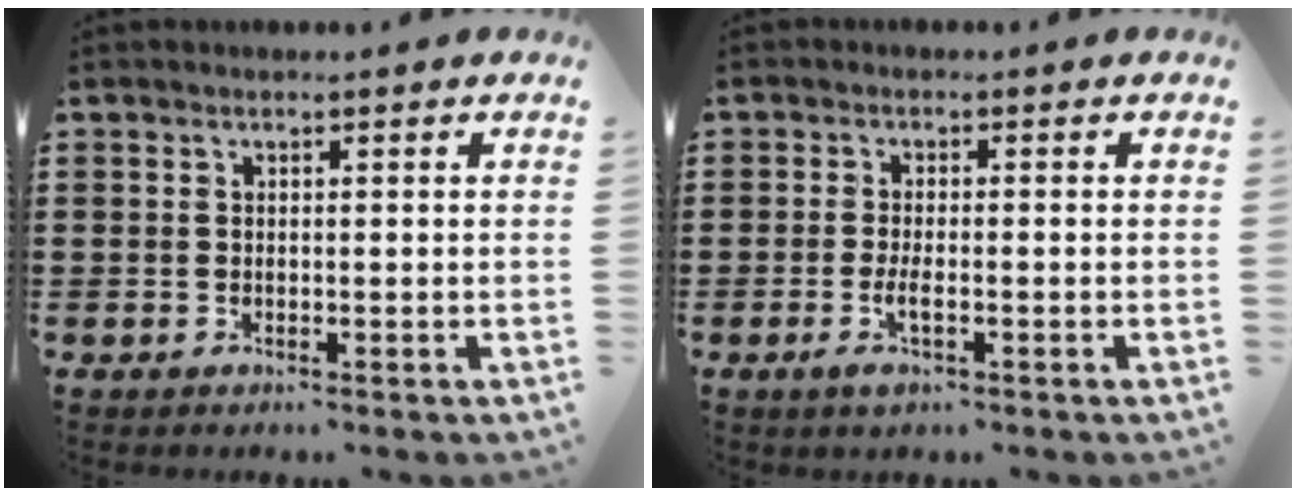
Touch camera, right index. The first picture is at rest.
{"total": 2.9, "force": [-1.1, 0.6, 2.7], "torque": [-0.058, -0.008, -0.023]}